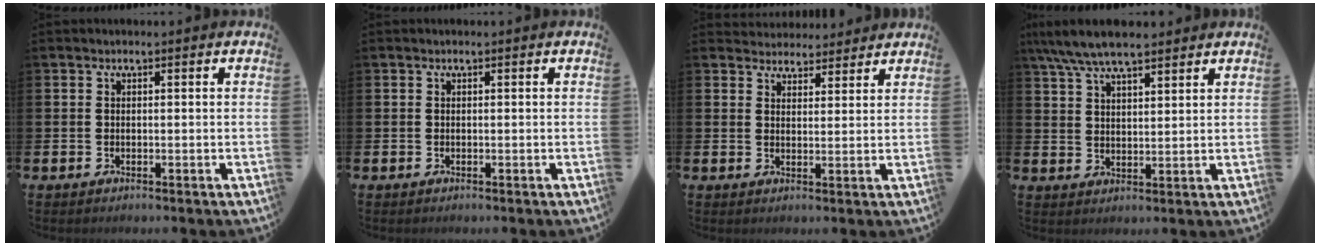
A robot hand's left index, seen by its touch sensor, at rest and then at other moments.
{"total": 0.0}
{"total": 3.7, "force": [3.5, 1.1, -0.3], "torque": [-0.003, -0.019, 0.064]}
{"total": 7.1, "force": [6.4, 1.4, 2.7], "torque": [-0.077, -0.014, 0.120]}